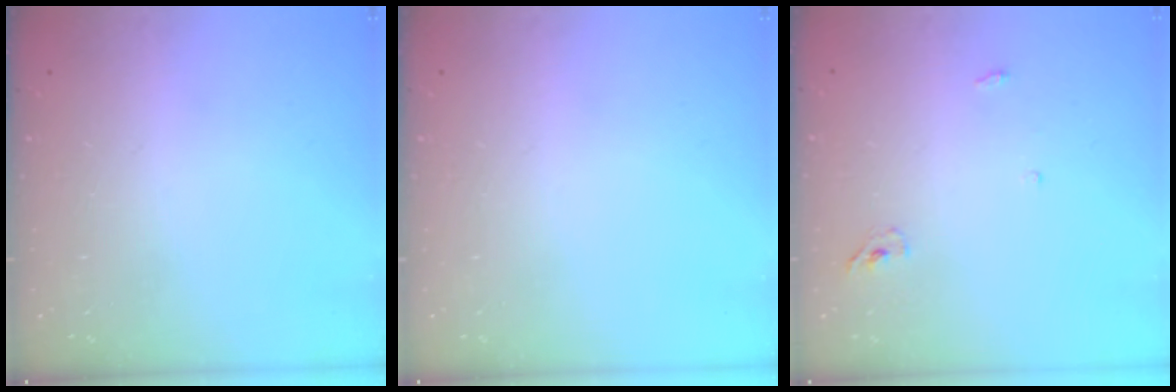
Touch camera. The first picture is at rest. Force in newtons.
{"total": 0.0}
{"total": 3.3, "press": 3.3, "slide": 0.7}